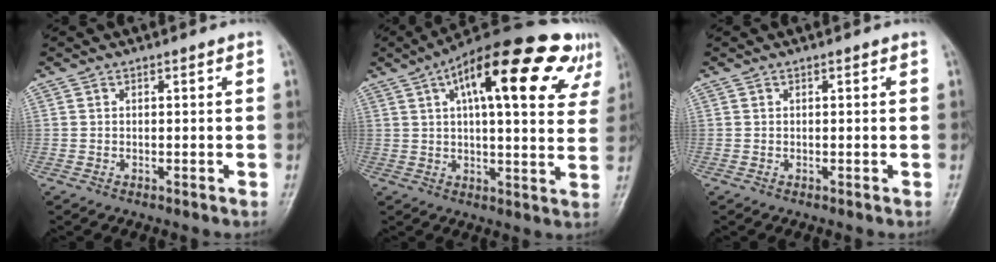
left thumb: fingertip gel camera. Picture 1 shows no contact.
{"total": 24.9, "force": [11.5, 8.7, 20.2], "torque": [-0.267, 0.011, 0.158]}
{"total": 0.0}